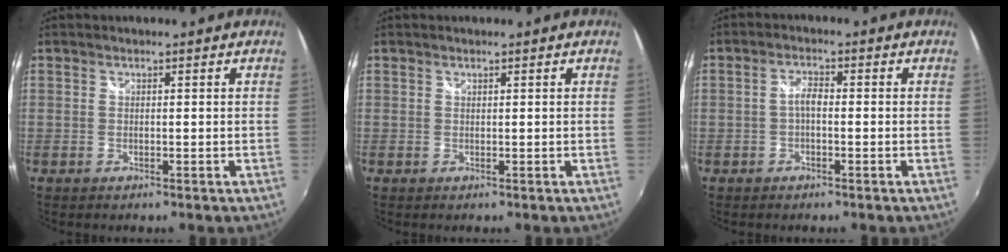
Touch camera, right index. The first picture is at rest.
{"total": 0.0}
{"total": 2.4, "force": [-0.6, 1.0, 2.1], "torque": [-0.044, 0.008, -0.013]}